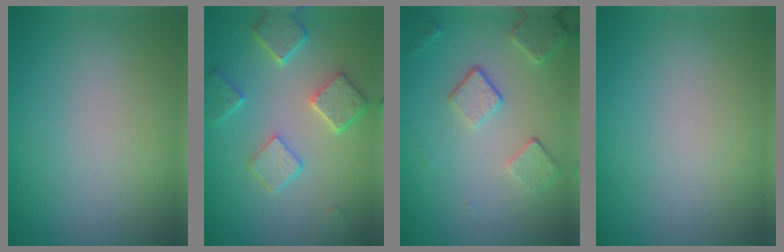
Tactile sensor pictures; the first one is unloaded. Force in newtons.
{"total": 4.9, "press": 3.9, "slide": 3.0}
{"total": 3.6, "press": 2.9, "slide": 2.2}
{"total": 0.0}